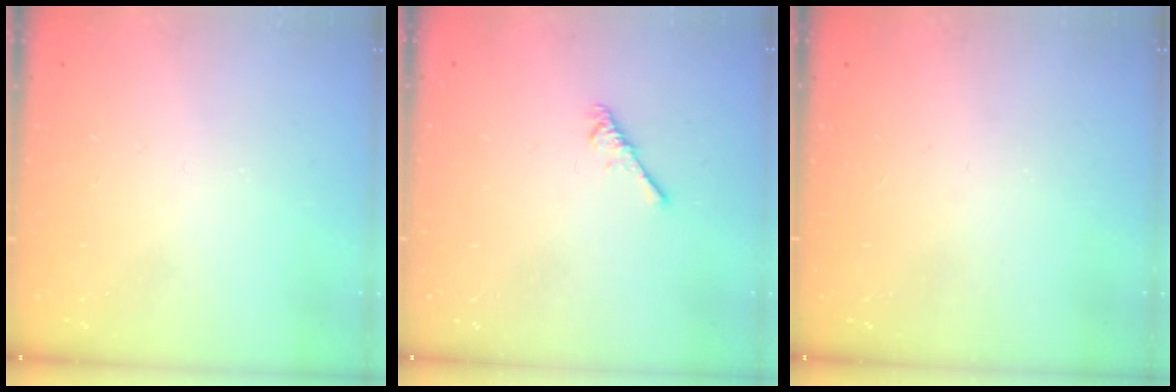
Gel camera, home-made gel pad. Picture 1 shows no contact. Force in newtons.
{"total": 2.6, "press": 2.5, "slide": 0.5}
{"total": 0.0}